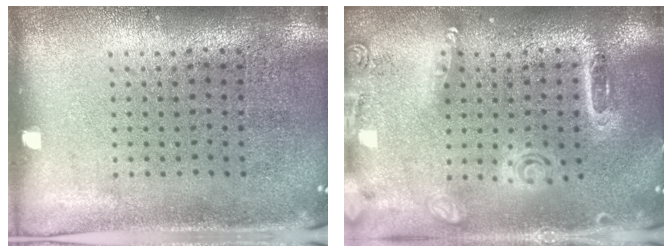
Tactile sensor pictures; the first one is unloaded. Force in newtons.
{"total": 1.6, "press": 1.5, "slide": 0.5}